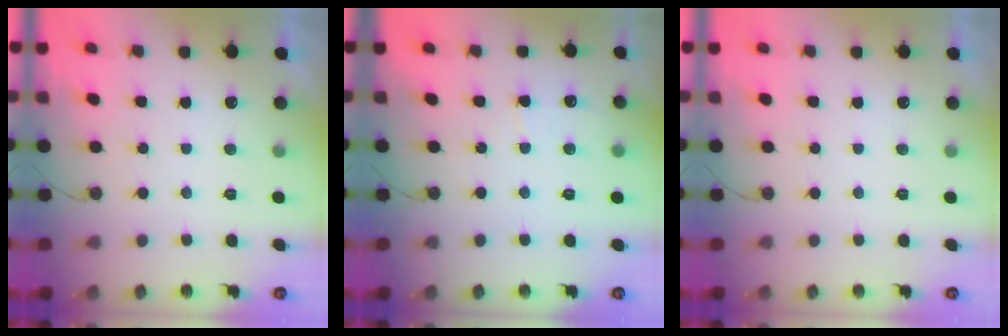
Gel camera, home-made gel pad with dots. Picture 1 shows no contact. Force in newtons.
{"total": 4.4, "press": 4.4, "slide": 0.7}
{"total": 0.0}